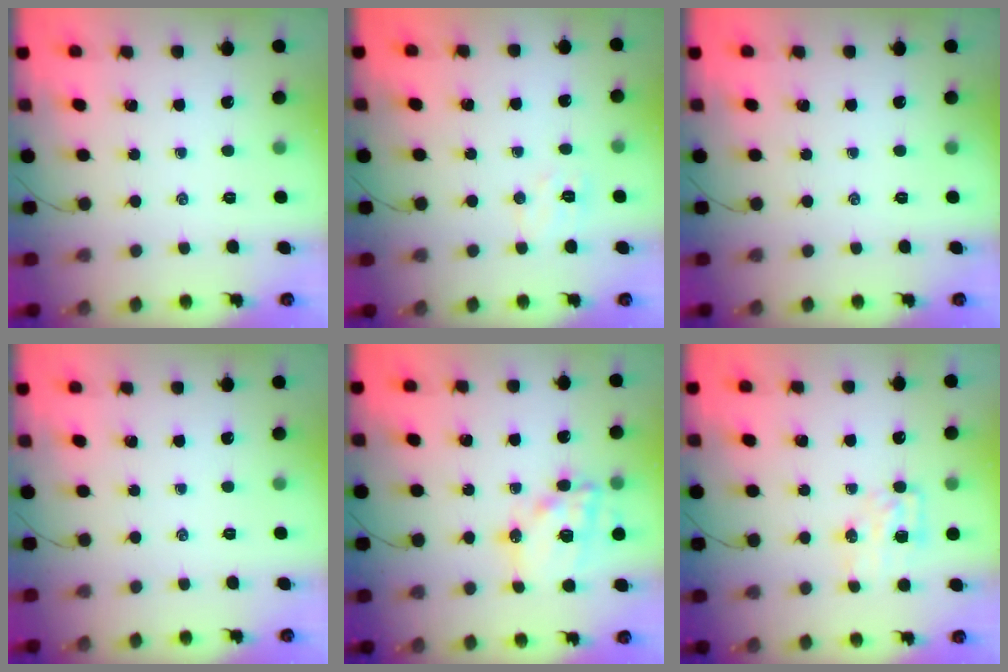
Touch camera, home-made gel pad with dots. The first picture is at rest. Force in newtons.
{"total": 5.9, "press": 5.8, "slide": 1.2}
{"total": 0.0}
{"total": 0.0}
{"total": 15.7, "press": 15.3, "slide": 3.5}
{"total": 5.1, "press": 5.0, "slide": 0.5}